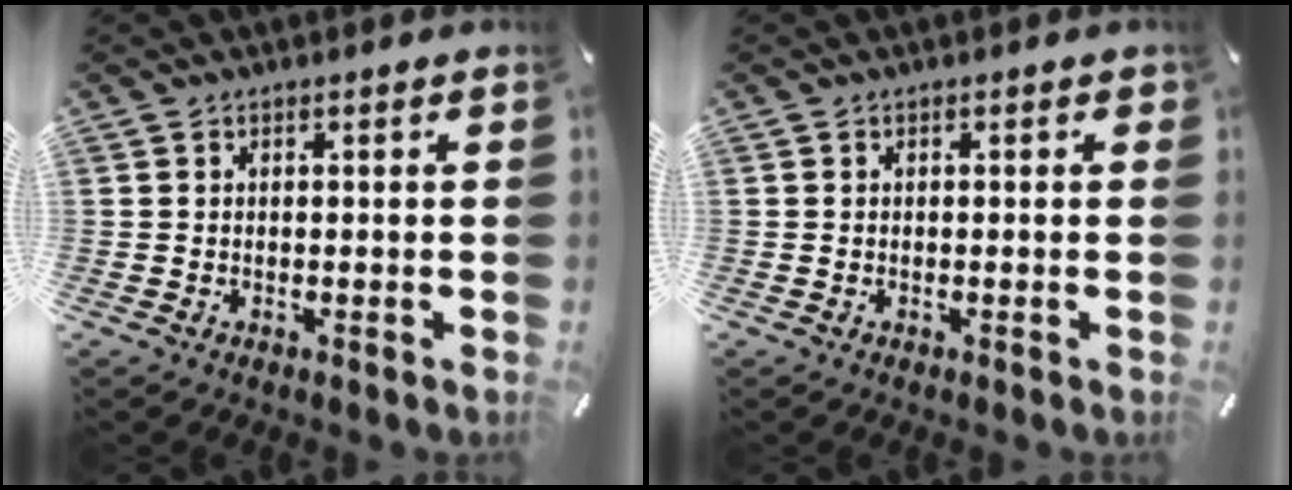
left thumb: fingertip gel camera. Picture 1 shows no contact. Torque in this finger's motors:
{"motor_torque": [0.11, 0.06, 0.07, -0.15, 0.00]}